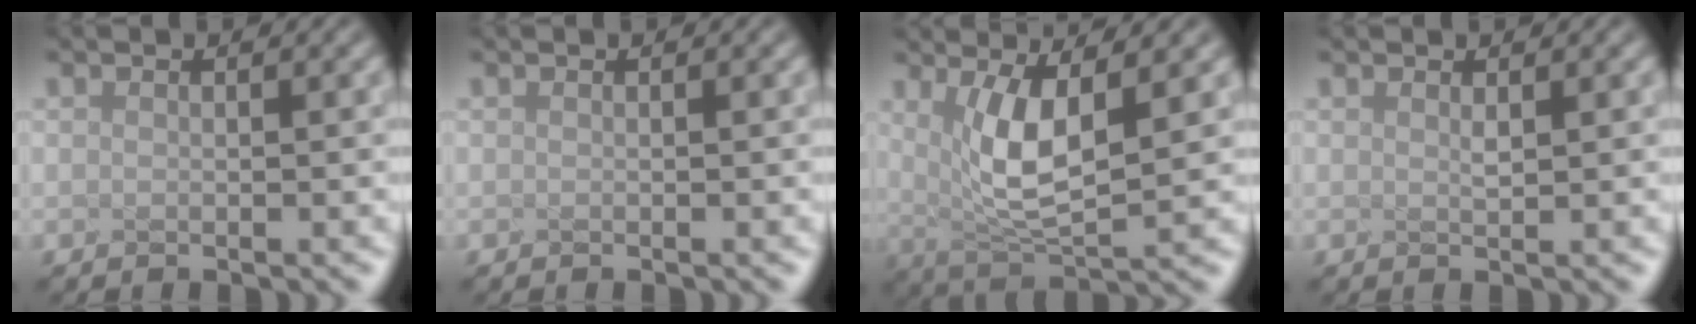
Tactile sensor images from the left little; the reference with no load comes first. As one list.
[{"total": 0.0}, {"total": 4.3, "force": [0.2, 0.5, 4.2], "torque": [-0.120, -0.018, 0.052]}, {"total": 1.0, "force": [-0.4, -0.8, -0.4], "torque": [-0.012, -0.007, 0.019]}]